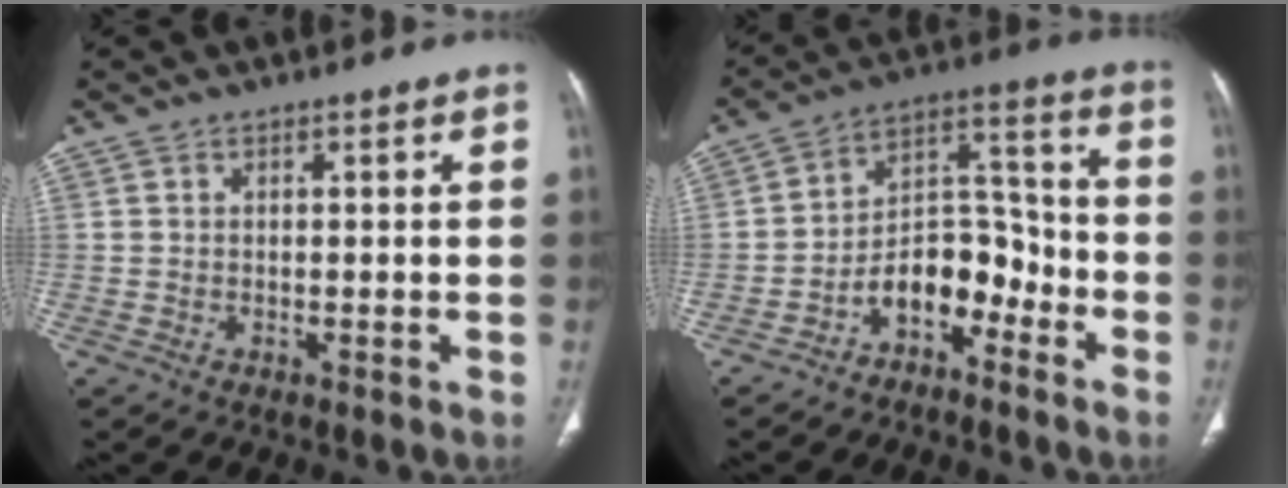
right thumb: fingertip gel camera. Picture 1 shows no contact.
{"total": 10.4, "force": [-5.6, 6.2, 6.1], "torque": [-0.070, 0.083, -0.101]}